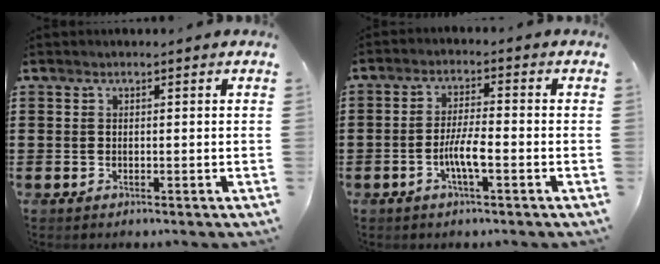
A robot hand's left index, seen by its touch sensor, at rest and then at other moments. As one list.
[{"total": 5.0, "force": [-1.9, 0.9, 4.6], "torque": [-0.091, 0.002, -0.038]}]